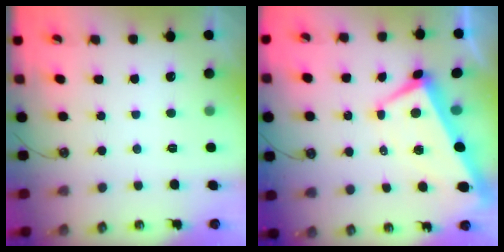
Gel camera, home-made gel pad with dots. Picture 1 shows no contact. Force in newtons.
{"total": 2.2, "press": 1.9, "slide": 1.1}